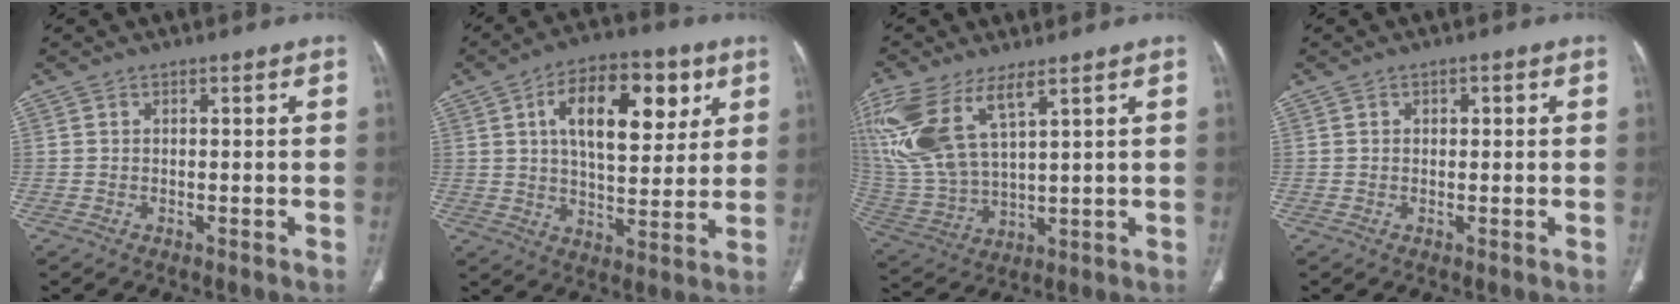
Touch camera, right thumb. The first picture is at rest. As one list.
[{"total": 17.2, "force": [6.0, 8.9, 13.5], "torque": [-0.169, -0.008, 0.094]}, {"total": 17.8, "force": [9.2, 7.5, 13.2], "torque": [-0.309, -0.027, 0.200]}, {"total": 1.3, "force": [0.3, 1.0, 0.9], "torque": [-0.006, 0.001, 0.002]}]